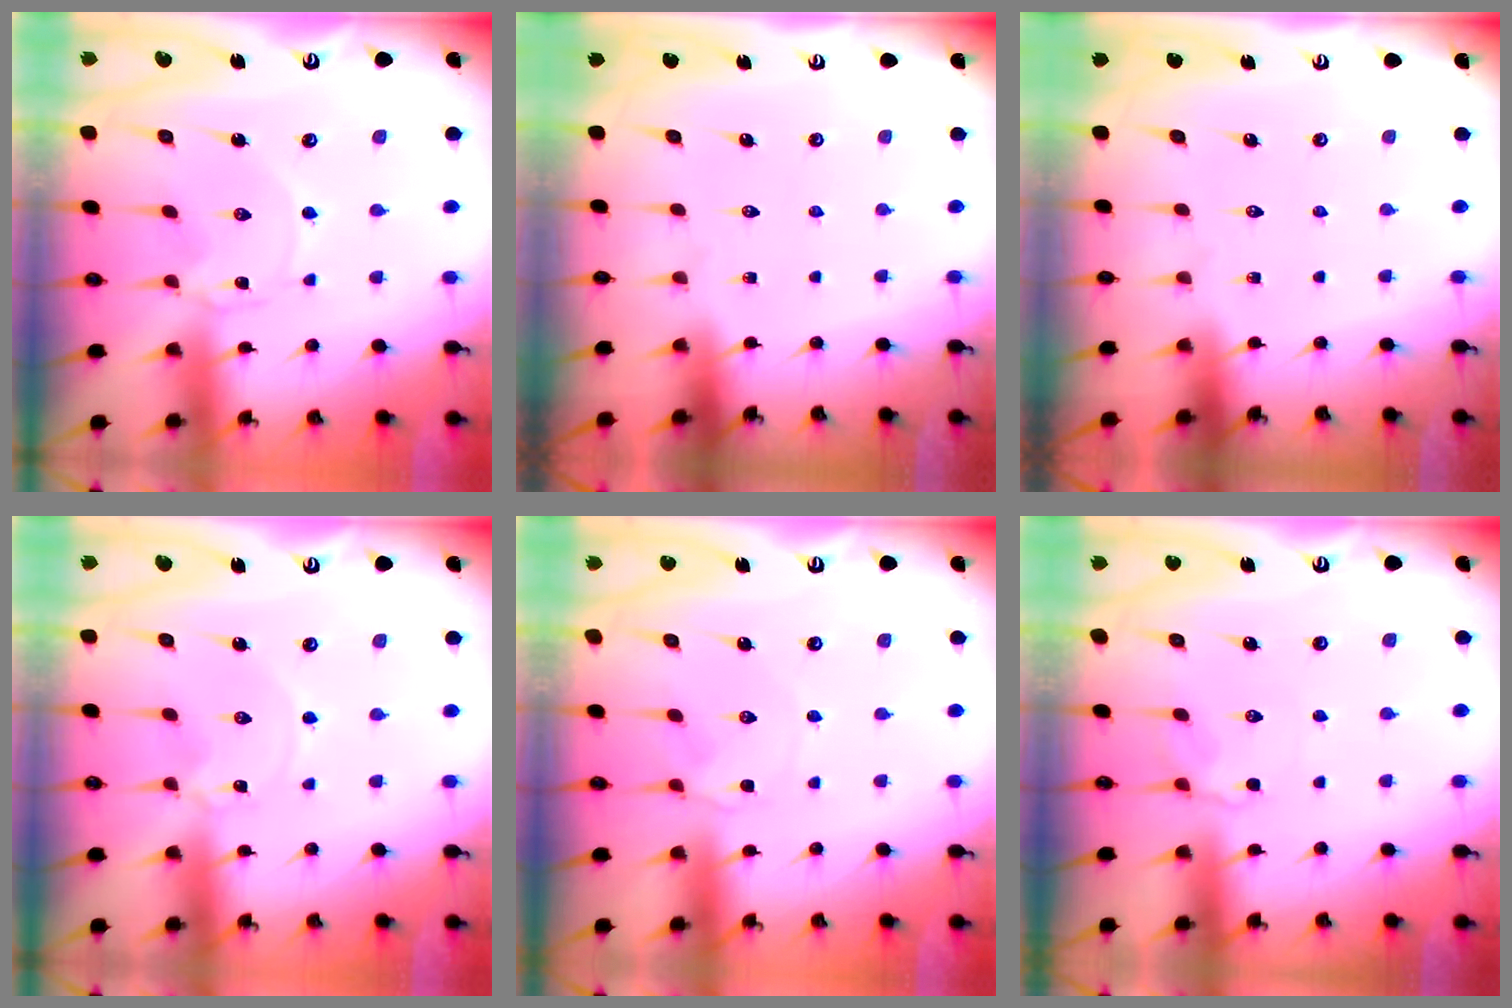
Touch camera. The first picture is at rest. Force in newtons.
{"total": 0.0}
{"total": 0.0}
{"total": 0.0}
{"total": 1.2, "press": 1.1, "slide": 0.2}
{"total": 2.8, "press": 2.6, "slide": 1.1}